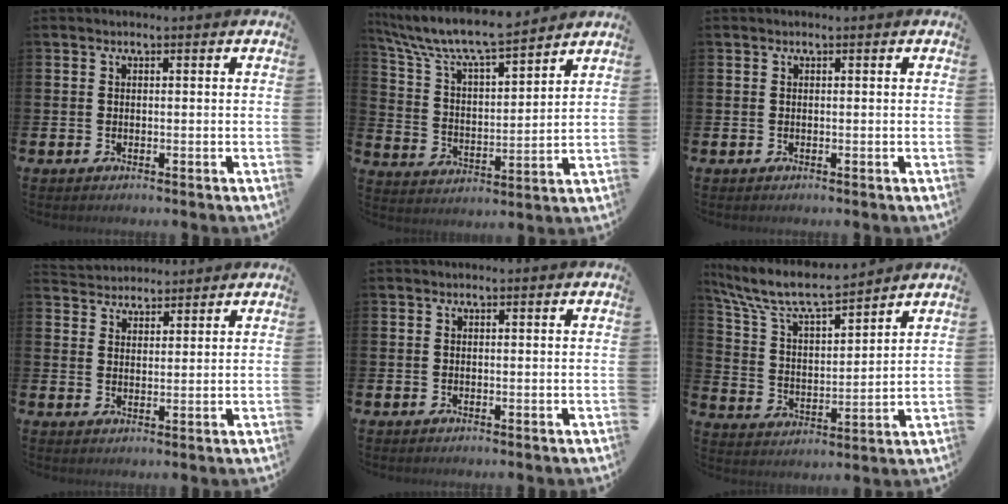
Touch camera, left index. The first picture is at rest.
{"total": 8.8, "force": [8.2, 1.3, 3.1], "torque": [-0.099, -0.053, 0.143]}
{"total": 0.0}
{"total": 3.5, "force": [3.3, 0.9, -0.5], "torque": [-0.010, -0.010, 0.064]}
{"total": 0.0}
{"total": 8.7, "force": [8.0, 1.4, 3.2], "torque": [-0.101, -0.047, 0.139]}